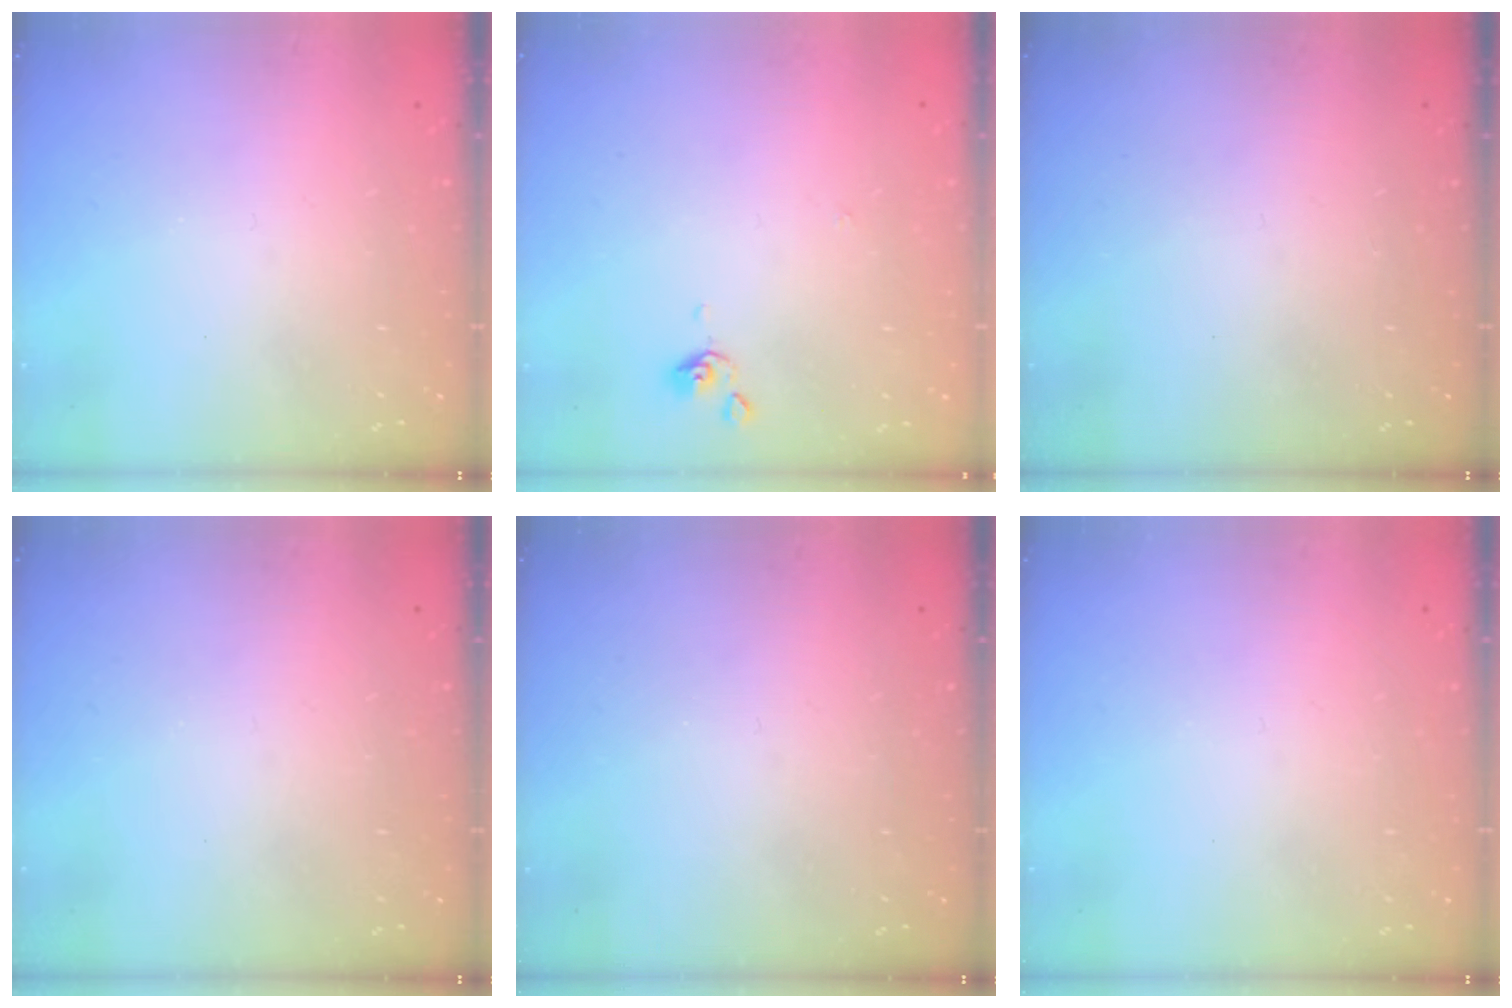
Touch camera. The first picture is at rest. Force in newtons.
{"total": 0.0}
{"total": 0.0}
{"total": 0.0}
{"total": 0.0}
{"total": 0.0}